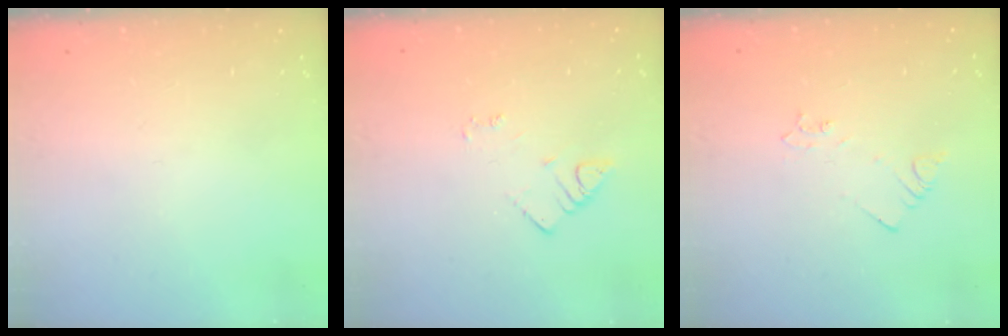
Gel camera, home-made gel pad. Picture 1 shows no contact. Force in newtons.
{"total": 2.9, "press": 2.9, "slide": 0.3}
{"total": 2.1, "press": 2.1, "slide": 0.3}